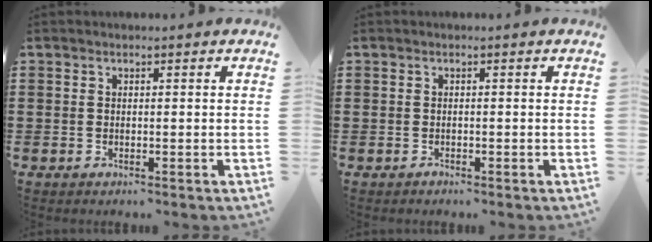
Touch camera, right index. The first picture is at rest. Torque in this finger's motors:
{"motor_torque": [1.07, 1.07, -1.06, -0.21]}